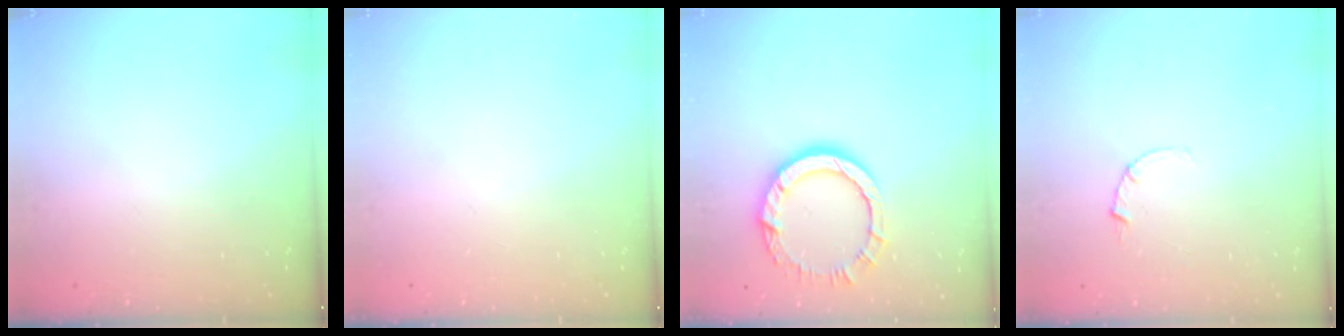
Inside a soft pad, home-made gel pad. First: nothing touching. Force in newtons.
{"total": 0.0}
{"total": 10.6, "press": 10.5, "slide": 1.1}
{"total": 2.5, "press": 2.5, "slide": 0.3}